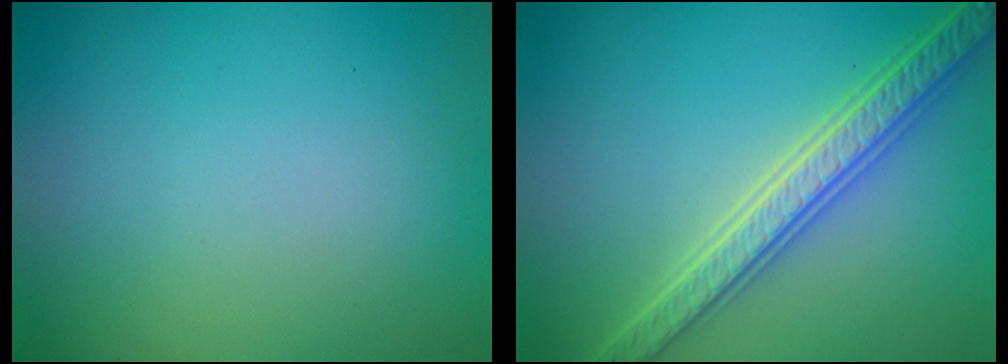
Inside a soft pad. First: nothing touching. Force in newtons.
{"total": 5.5, "press": 5.4, "slide": 1.1}